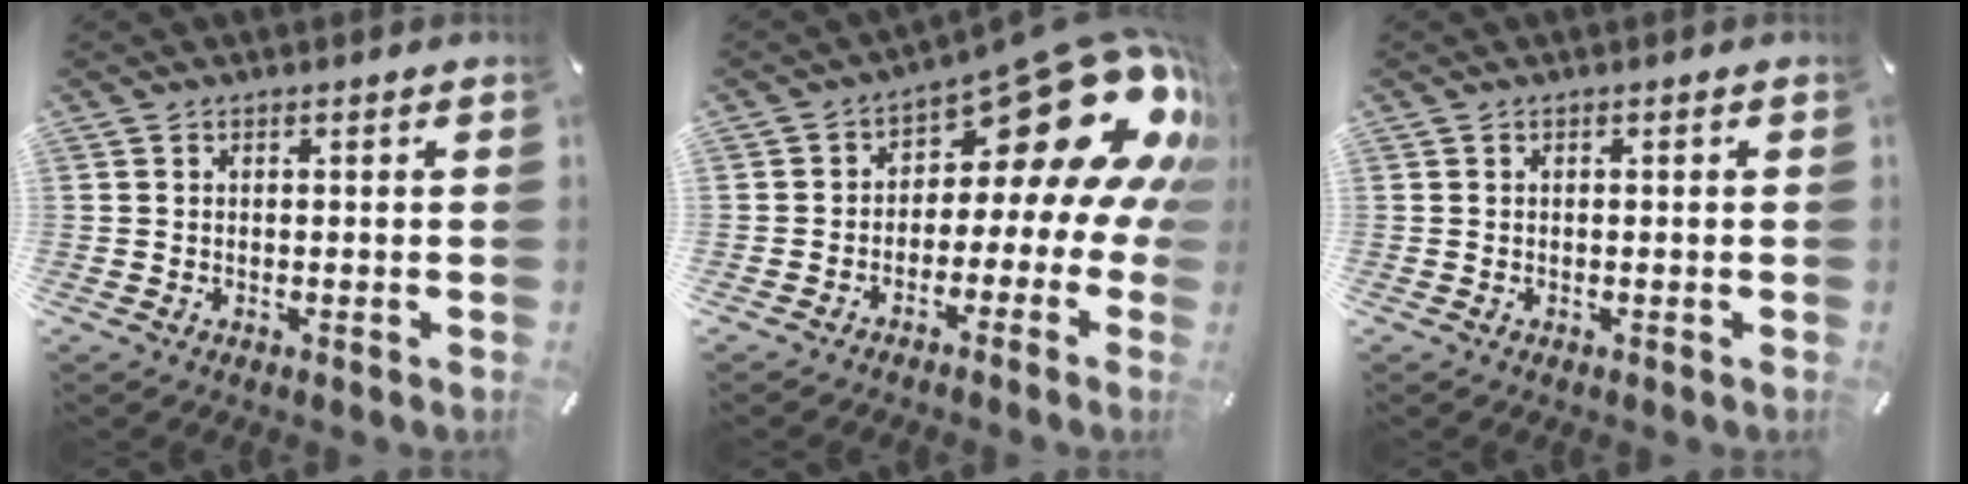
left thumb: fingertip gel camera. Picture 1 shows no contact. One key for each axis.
{"total": 20.9, "fx": 9.0, "fy": 9.8, "fz": 16.1, "tx": -0.202, "ty": -0.073, "tz": 0.149}
{"total": 0.0}